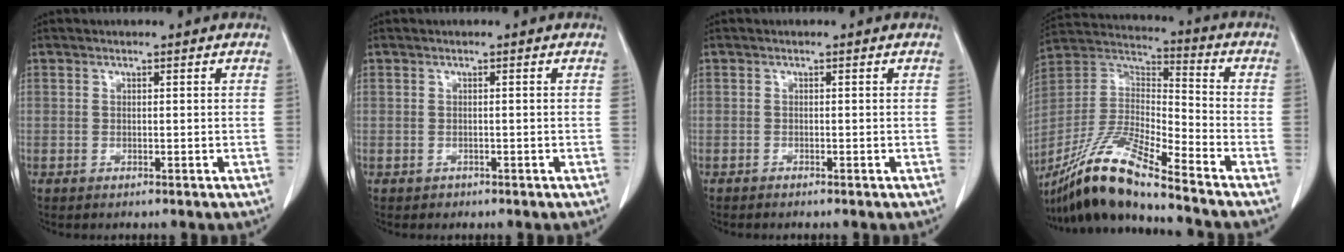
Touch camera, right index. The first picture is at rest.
{"total": 0.6, "force": [-0.4, 0.4, 0.0], "torque": [-0.008, 0.001, -0.006]}
{"total": 0.7, "force": [-0.6, 0.0, 0.2], "torque": [-0.004, -0.001, -0.011]}
{"total": 17.2, "force": [-14.3, 0.1, 9.6], "torque": [-0.203, -0.008, -0.274]}